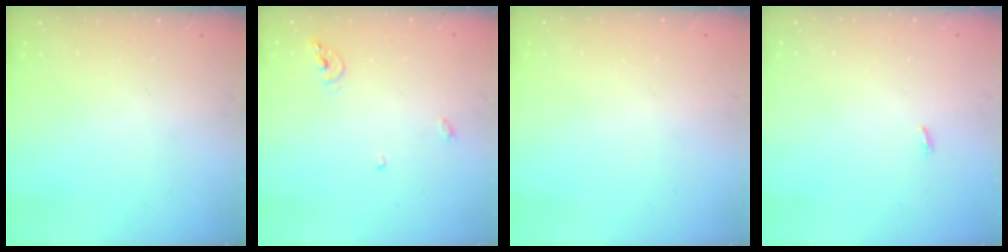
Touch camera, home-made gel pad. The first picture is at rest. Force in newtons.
{"total": 5.8, "press": 5.8, "slide": 0.2}
{"total": 0.9, "press": 0.9, "slide": 0.1}
{"total": 2.3, "press": 2.3, "slide": 0.3}